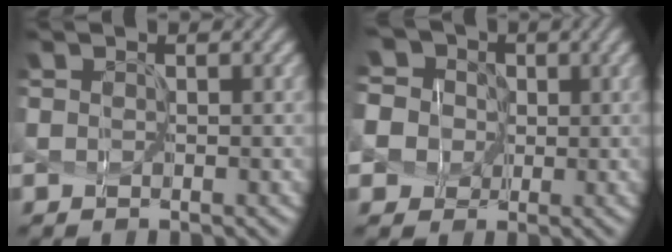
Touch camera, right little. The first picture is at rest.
{"total": 6.4, "force": [-0.4, 5.9, 2.4], "torque": [-0.069, 0.029, -0.037]}